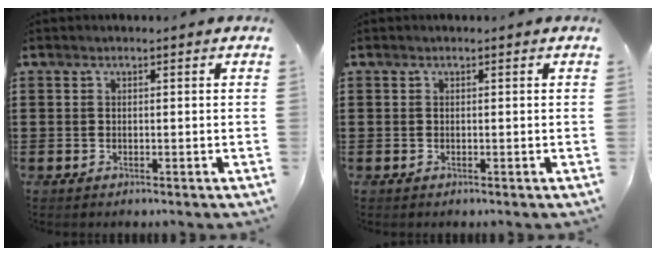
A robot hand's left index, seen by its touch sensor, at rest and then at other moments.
{"total": 0.0}